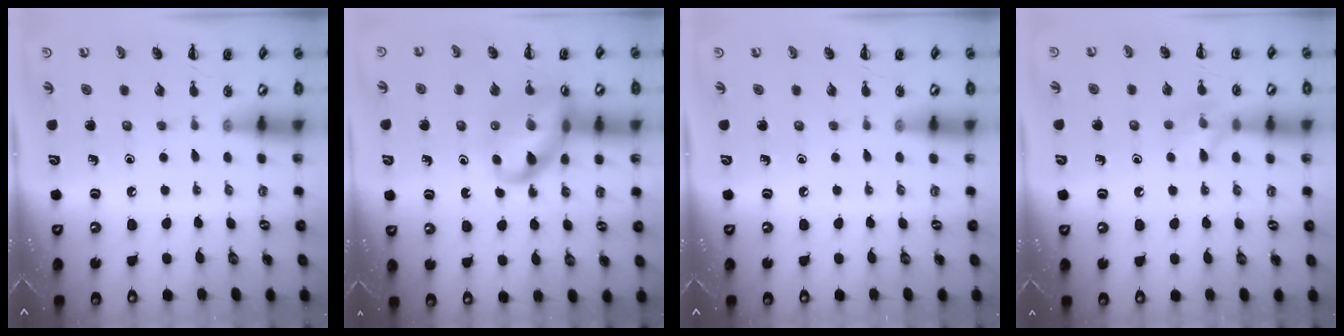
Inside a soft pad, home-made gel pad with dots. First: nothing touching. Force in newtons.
{"total": 14.7, "press": 14.5, "slide": 2.3}
{"total": 0.0}
{"total": 8.1, "press": 8.0, "slide": 1.2}